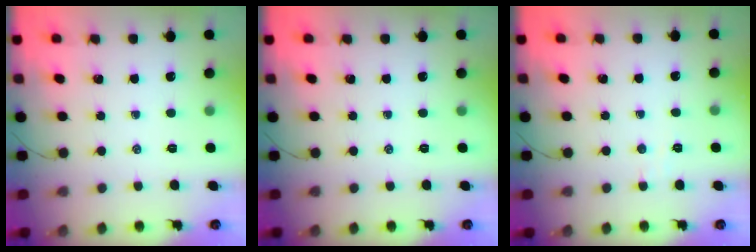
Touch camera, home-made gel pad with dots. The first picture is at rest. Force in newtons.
{"total": 0.0}
{"total": 2.6, "press": 2.5, "slide": 0.7}